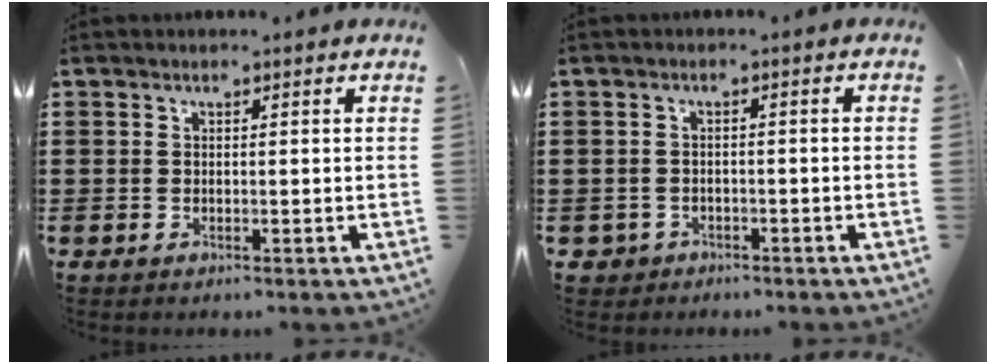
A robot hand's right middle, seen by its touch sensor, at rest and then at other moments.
{"total": 1.4, "force": [-1.1, 0.9, 0.0], "torque": [-0.007, 0.000, -0.026]}